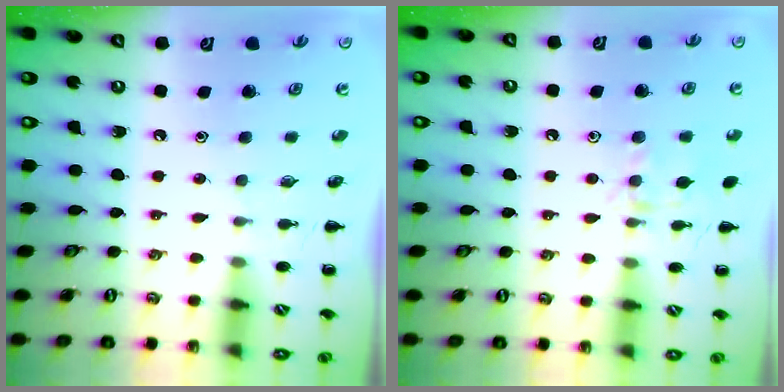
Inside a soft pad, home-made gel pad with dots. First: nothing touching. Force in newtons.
{"total": 8.3, "press": 8.2, "slide": 1.2}